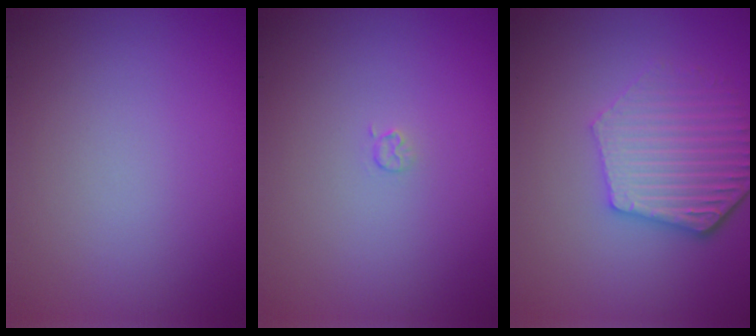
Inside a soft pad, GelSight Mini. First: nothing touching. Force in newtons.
{"total": 0.6, "press": 0.3, "slide": 0.6}
{"total": 5.4, "press": 4.2, "slide": 3.4}